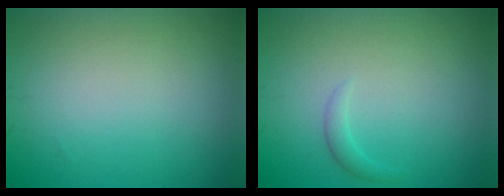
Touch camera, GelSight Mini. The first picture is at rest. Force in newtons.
{"total": 1.0, "press": 1.0, "slide": 0.0}